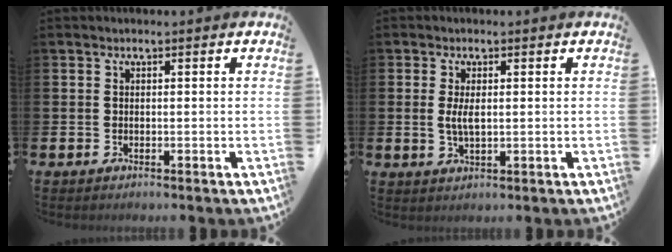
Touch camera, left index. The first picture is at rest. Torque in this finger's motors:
{"motor_torque": [0.80, -0.09, 0.13, 0.09]}